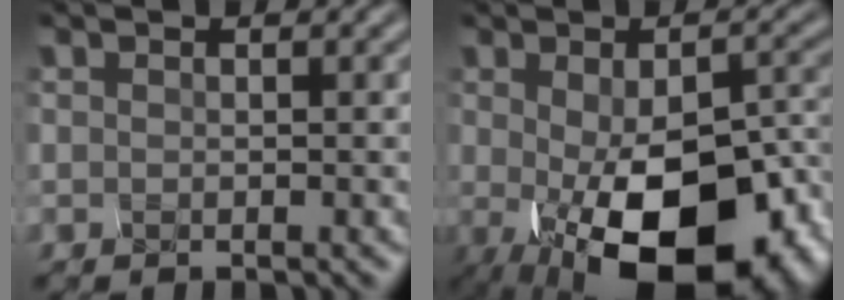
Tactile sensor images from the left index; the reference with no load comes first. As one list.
[{"total": 14.6, "force": [-5.2, 6.7, 11.8], "torque": [-0.175, -0.042, -0.051]}]